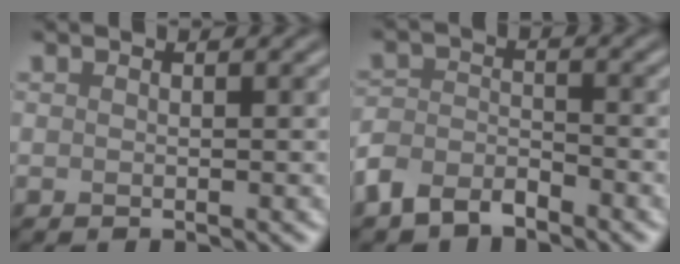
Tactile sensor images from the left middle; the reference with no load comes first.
{"total": 3.7, "force": [-2.9, 1.8, 1.5], "torque": [-0.031, 0.000, -0.067]}